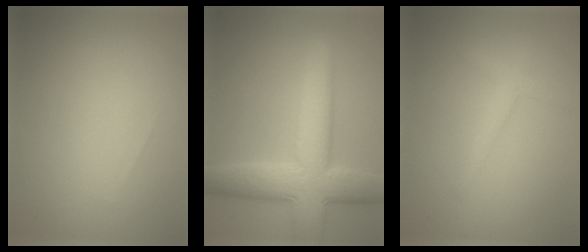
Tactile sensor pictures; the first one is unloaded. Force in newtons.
{"total": 9.1, "press": 9.1, "slide": 0.6}
{"total": 1.6, "press": 1.6, "slide": 0.1}